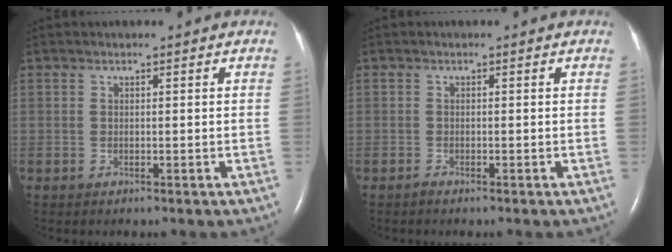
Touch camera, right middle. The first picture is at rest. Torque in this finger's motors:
{"motor_torque": [-0.10, 0.12, 0.01, 0.00]}